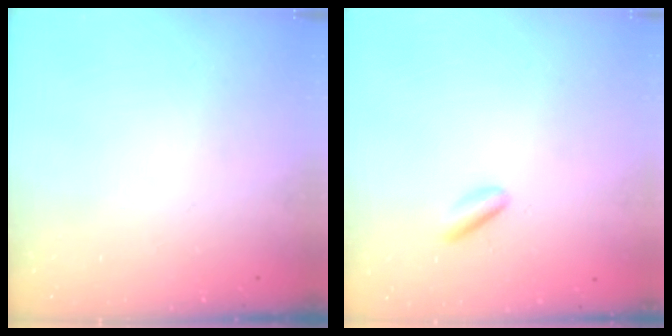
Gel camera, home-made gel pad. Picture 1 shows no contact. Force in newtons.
{"total": 2.2, "press": 2.1, "slide": 0.5}